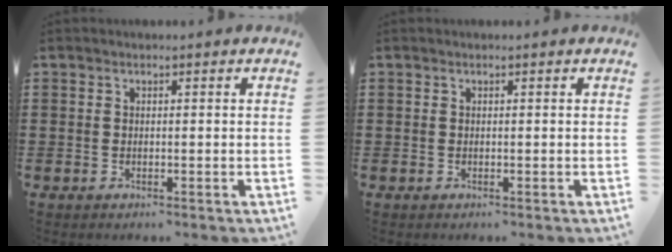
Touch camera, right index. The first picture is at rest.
{"total": 0.0}